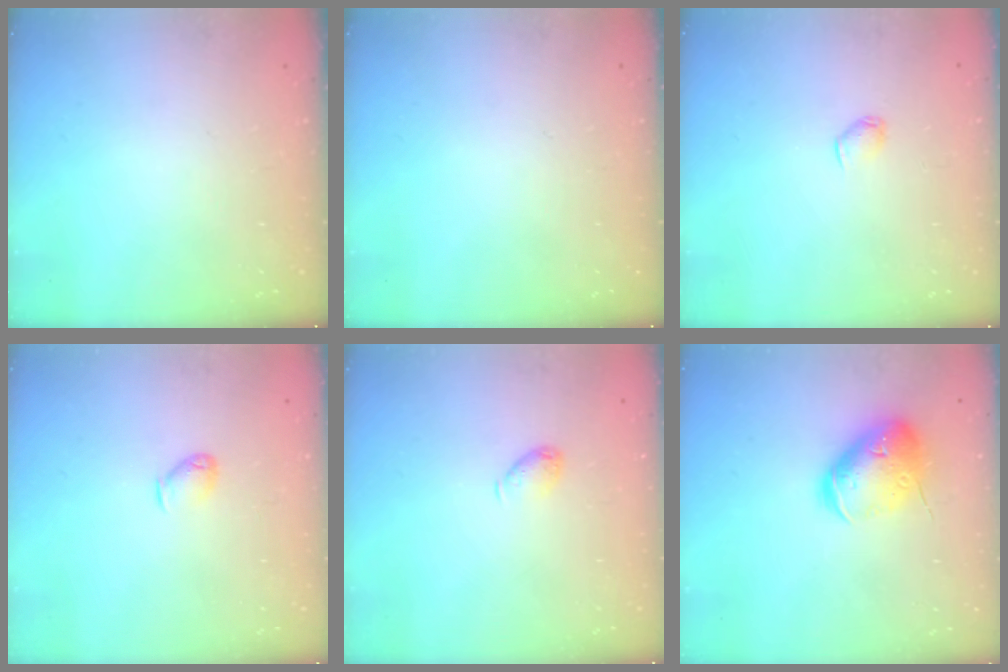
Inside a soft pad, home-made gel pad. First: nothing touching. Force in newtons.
{"total": 0.0}
{"total": 2.8, "press": 2.7, "slide": 0.6}
{"total": 3.9, "press": 3.8, "slide": 0.7}
{"total": 5.0, "press": 5.0, "slide": 0.6}
{"total": 16.3, "press": 16.1, "slide": 2.6}